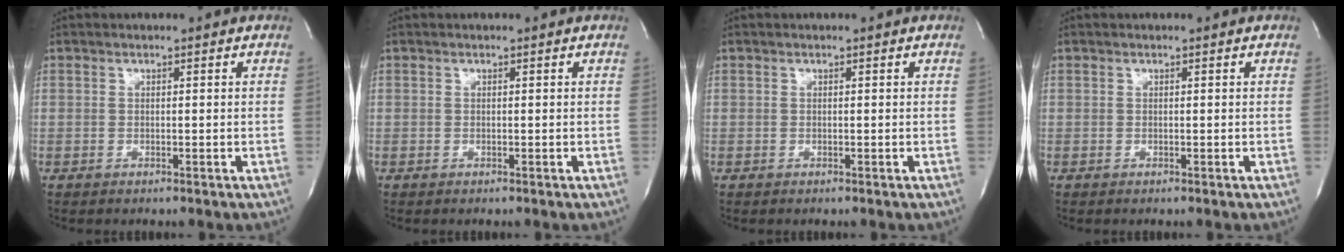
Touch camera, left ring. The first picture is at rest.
{"total": 0.0}
{"total": 0.0}
{"total": 0.0}